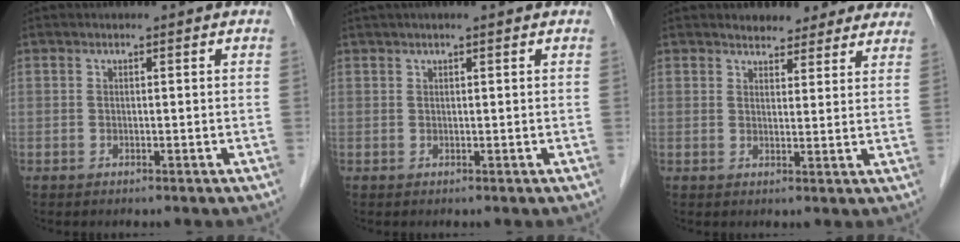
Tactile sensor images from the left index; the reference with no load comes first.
{"total": 3.2, "force": [2.4, 0.1, 2.1], "torque": [-0.028, 0.033, 0.039]}
{"total": 8.7, "force": [7.7, 3.5, 2.0], "torque": [0.001, 0.008, 0.083]}